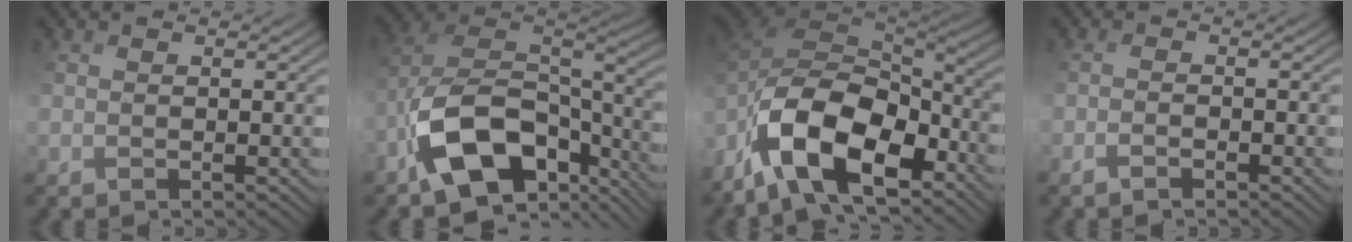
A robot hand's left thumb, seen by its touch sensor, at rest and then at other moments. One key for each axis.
{"total": 14.3, "fx": -7.4, "fy": 7.5, "fz": 9.7, "tx": -0.191, "ty": -0.006, "tz": -0.131}
{"total": 15.5, "fx": -7.5, "fy": 7.4, "fz": 11.3, "tx": -0.259, "ty": -0.019, "tz": -0.137}
{"total": 1.3, "fx": -1.1, "fy": -0.1, "fz": 0.7, "tx": -0.011, "ty": 0.001, "tz": -0.019}